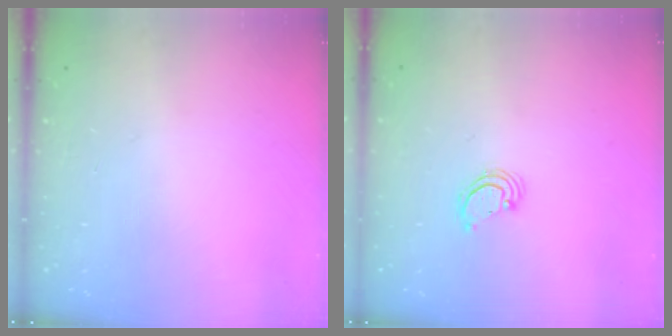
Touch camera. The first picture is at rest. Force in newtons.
{"total": 2.2, "press": 2.2, "slide": 0.2}